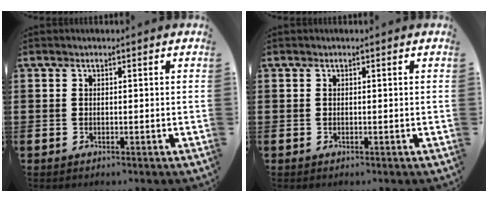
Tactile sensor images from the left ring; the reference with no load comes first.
{"total": 0.0}